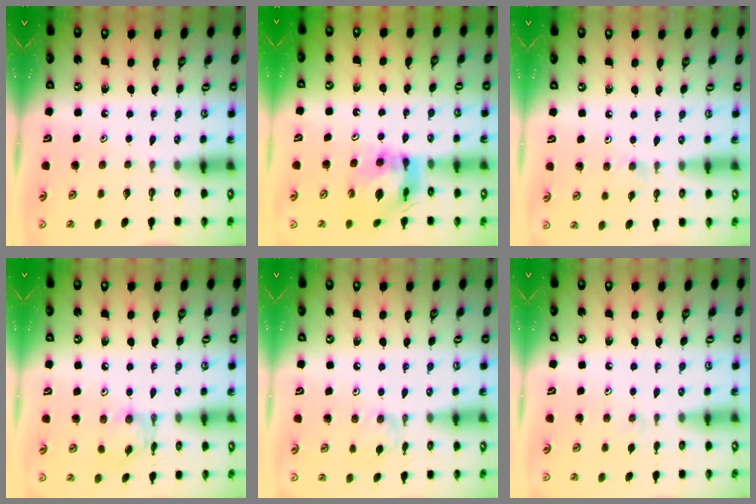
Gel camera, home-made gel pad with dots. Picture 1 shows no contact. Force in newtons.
{"total": 12.0, "press": 11.9, "slide": 1.3}
{"total": 3.1, "press": 3.1, "slide": 0.4}
{"total": 4.4, "press": 4.4, "slide": 0.3}
{"total": 5.9, "press": 5.9, "slide": 0.7}
{"total": 3.2, "press": 3.2, "slide": 0.5}